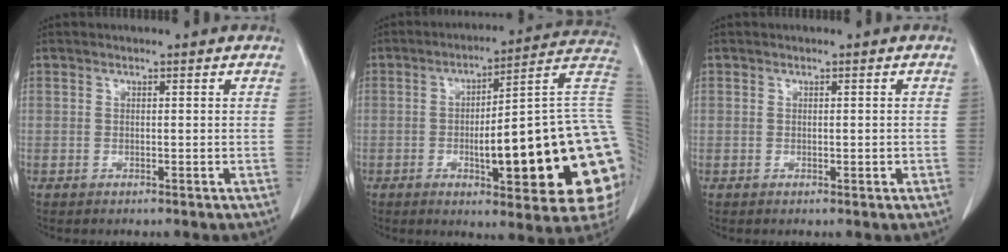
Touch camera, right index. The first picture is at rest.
{"total": 26.9, "force": [-3.6, 4.0, 26.3], "torque": [-0.250, 0.019, -0.047]}
{"total": 0.9, "force": [-0.1, 0.6, 0.7], "torque": [-0.012, 0.002, 0.002]}